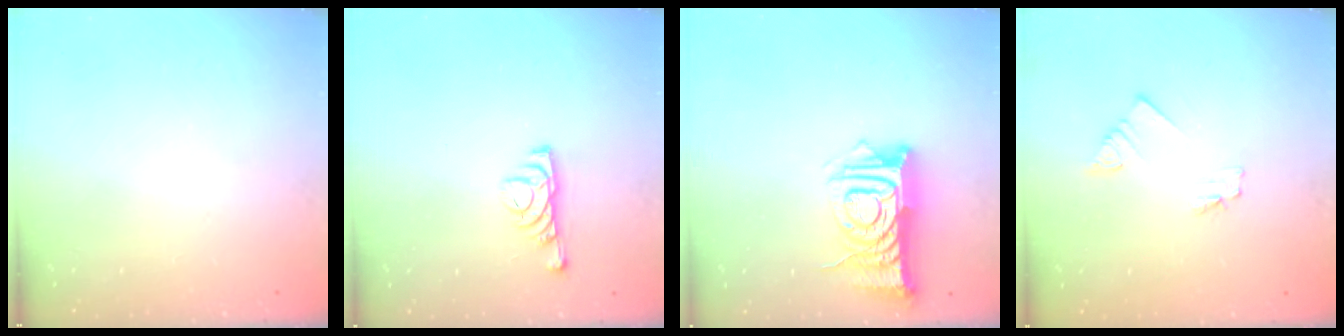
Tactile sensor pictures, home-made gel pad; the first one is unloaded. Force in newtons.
{"total": 5.0, "press": 4.9, "slide": 1.1}
{"total": 11.6, "press": 11.6, "slide": 1.1}
{"total": 1.6, "press": 1.6, "slide": 0.1}